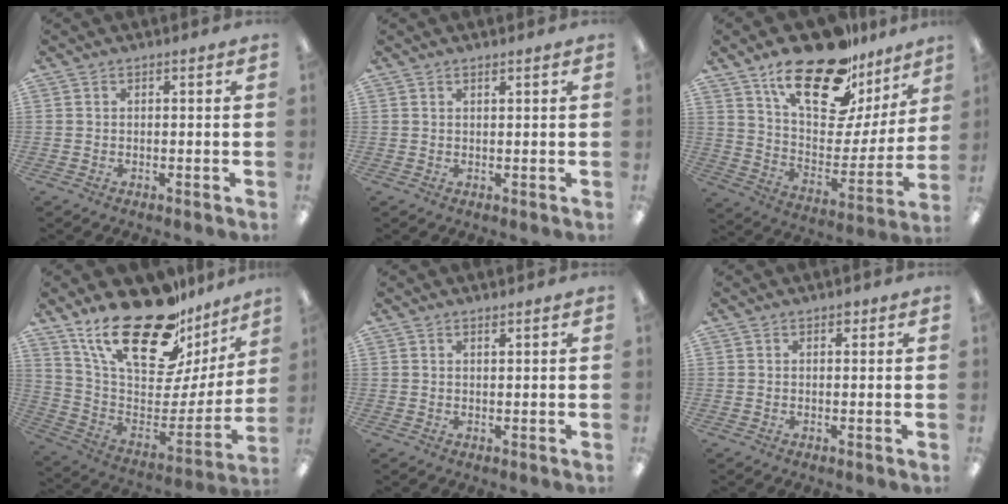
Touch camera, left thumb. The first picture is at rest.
{"total": 1.0, "force": [0.9, 0.2, 0.5], "torque": [-0.012, 0.000, 0.015]}
{"total": 24.1, "force": [16.9, 10.2, 13.9], "torque": [-0.222, -0.110, 0.291]}
{"total": 27.5, "force": [19.1, 11.0, 16.4], "torque": [-0.275, -0.124, 0.335]}
{"total": 1.2, "force": [1.0, 0.3, 0.6], "torque": [-0.004, -0.004, 0.017]}
{"total": 1.4, "force": [1.0, 0.6, 0.8], "torque": [-0.010, -0.002, 0.015]}